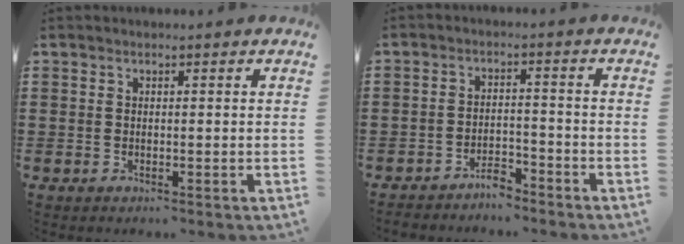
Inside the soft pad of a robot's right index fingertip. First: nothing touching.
{"total": 3.3, "force": [-3.2, 0.6, 0.5], "torque": [-0.014, 0.006, -0.066]}